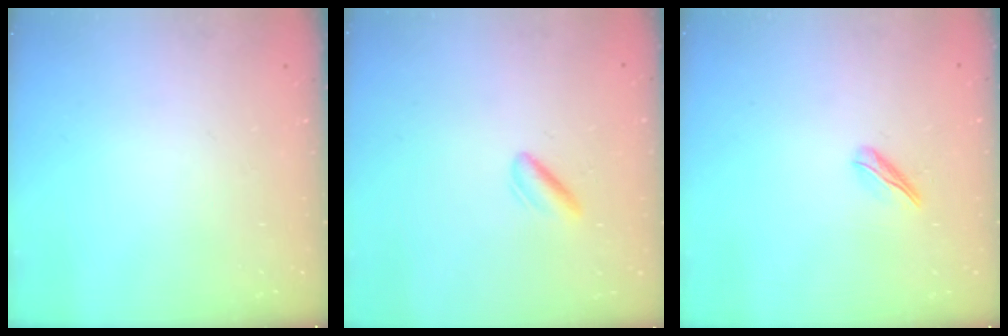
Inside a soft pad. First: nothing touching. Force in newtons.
{"total": 2.1, "press": 1.9, "slide": 1.0}
{"total": 3.5, "press": 3.5, "slide": 0.6}